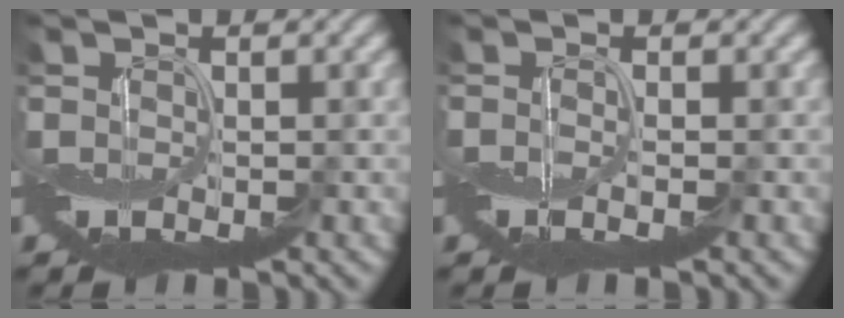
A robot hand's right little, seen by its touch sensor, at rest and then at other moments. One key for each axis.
{"total": 1.1, "fx": -0.5, "fy": -0.3, "fz": 1.0, "tx": -0.022, "ty": -0.004, "tz": -0.012}